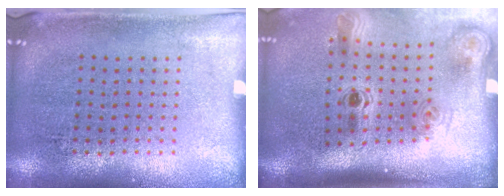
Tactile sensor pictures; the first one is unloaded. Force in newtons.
{"total": 2.2, "press": 1.5, "slide": 1.7}